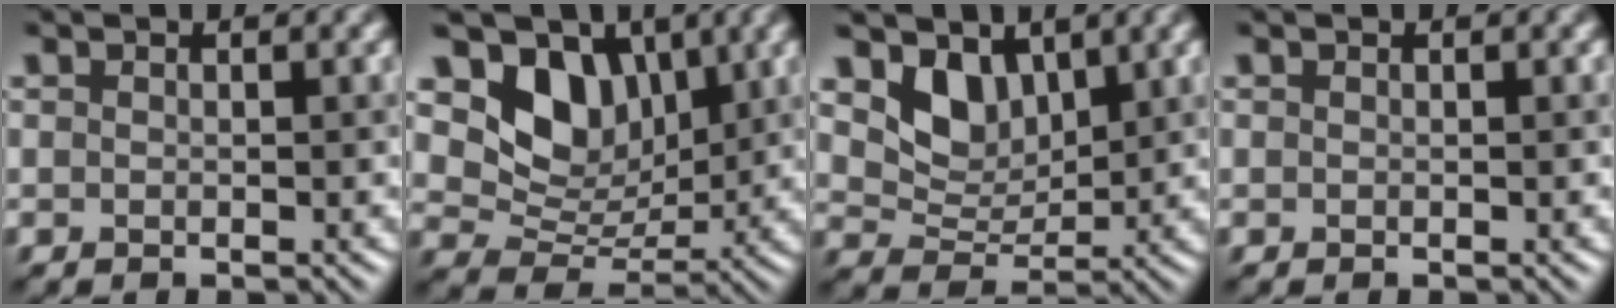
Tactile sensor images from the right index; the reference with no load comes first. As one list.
[{"total": 6.4, "force": [2.8, 4.7, 3.3], "torque": [-0.055, -0.014, 0.042]}, {"total": 3.8, "force": [2.3, 2.5, 1.8], "torque": [-0.043, -0.015, 0.037]}, {"total": 0.0}]